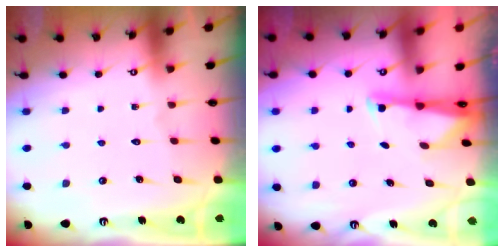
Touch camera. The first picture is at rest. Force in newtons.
{"total": 1.9, "press": 1.8, "slide": 0.4}